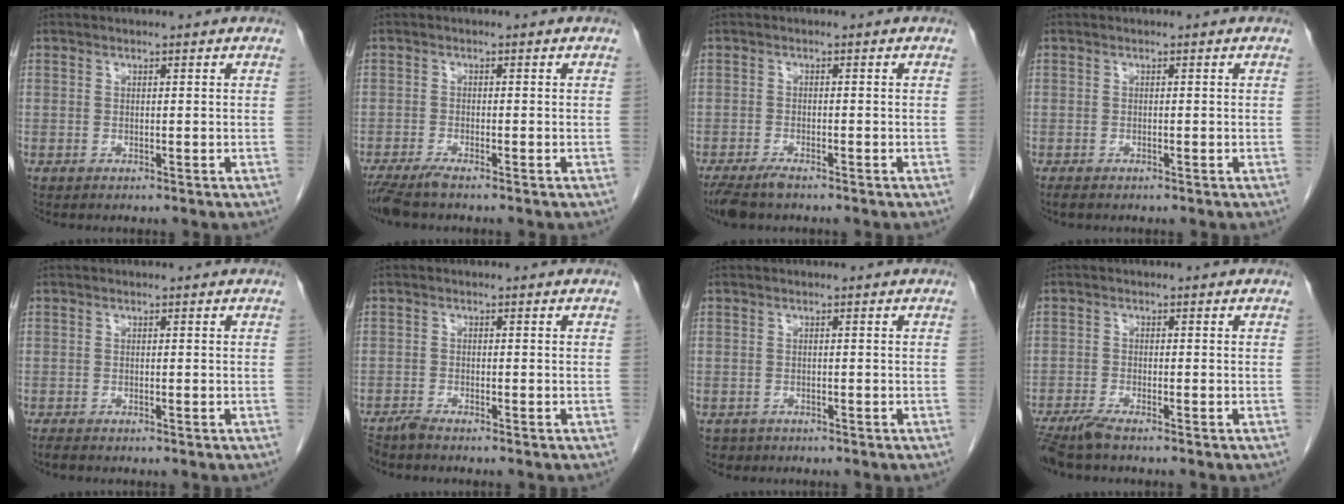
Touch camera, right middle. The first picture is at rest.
{"total": 3.8, "force": [-3.1, 0.0, 2.2], "torque": [-0.041, -0.010, -0.060]}
{"total": 4.1, "force": [-3.3, 0.9, 2.3], "torque": [-0.045, -0.010, -0.058]}
{"total": 0.9, "force": [-0.7, 0.2, 0.5], "torque": [-0.016, -0.004, -0.012]}
{"total": 0.9, "force": [-0.7, 0.0, 0.4], "torque": [-0.017, -0.004, -0.014]}
{"total": 1.7, "force": [-1.6, -0.1, 0.5], "torque": [-0.014, -0.004, -0.033]}
{"total": 1.6, "force": [-1.1, 1.1, 0.0], "torque": [-0.007, 0.002, -0.017]}
{"total": 4.0, "force": [-3.3, 0.1, 2.2], "torque": [-0.044, -0.011, -0.065]}